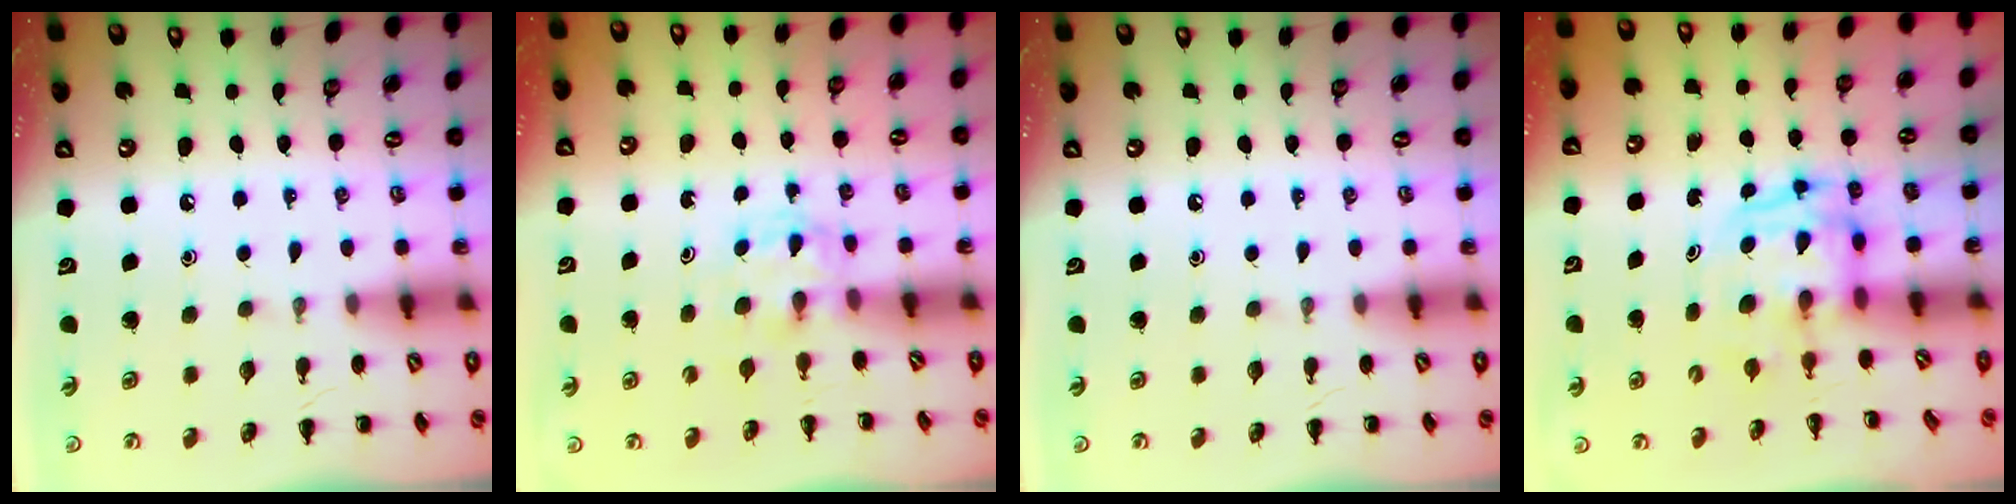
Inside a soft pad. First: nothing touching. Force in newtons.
{"total": 2.6, "press": 2.4, "slide": 1.1}
{"total": 0.0}
{"total": 3.9, "press": 3.9, "slide": 0.4}